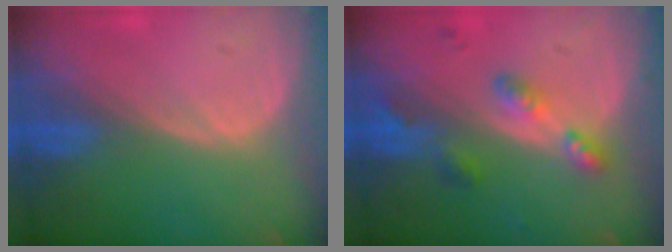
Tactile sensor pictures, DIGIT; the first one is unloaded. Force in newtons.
{"total": 5.2, "press": 4.8, "slide": 1.8}